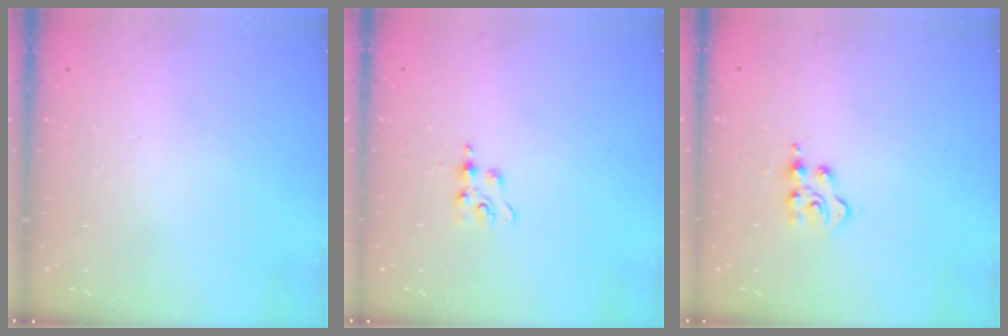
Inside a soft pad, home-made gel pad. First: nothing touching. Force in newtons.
{"total": 3.8, "press": 3.8, "slide": 0.4}
{"total": 3.7, "press": 3.7, "slide": 0.5}